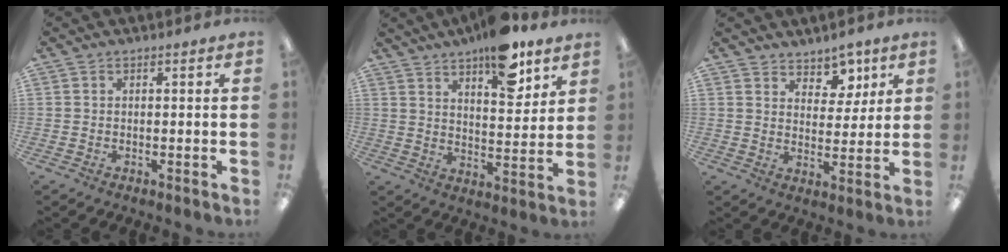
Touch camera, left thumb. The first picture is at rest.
{"total": 13.4, "force": [9.5, 5.2, 7.9], "torque": [-0.107, -0.052, 0.161]}
{"total": 6.8, "force": [5.3, 4.0, 1.3], "torque": [-0.010, -0.033, 0.094]}